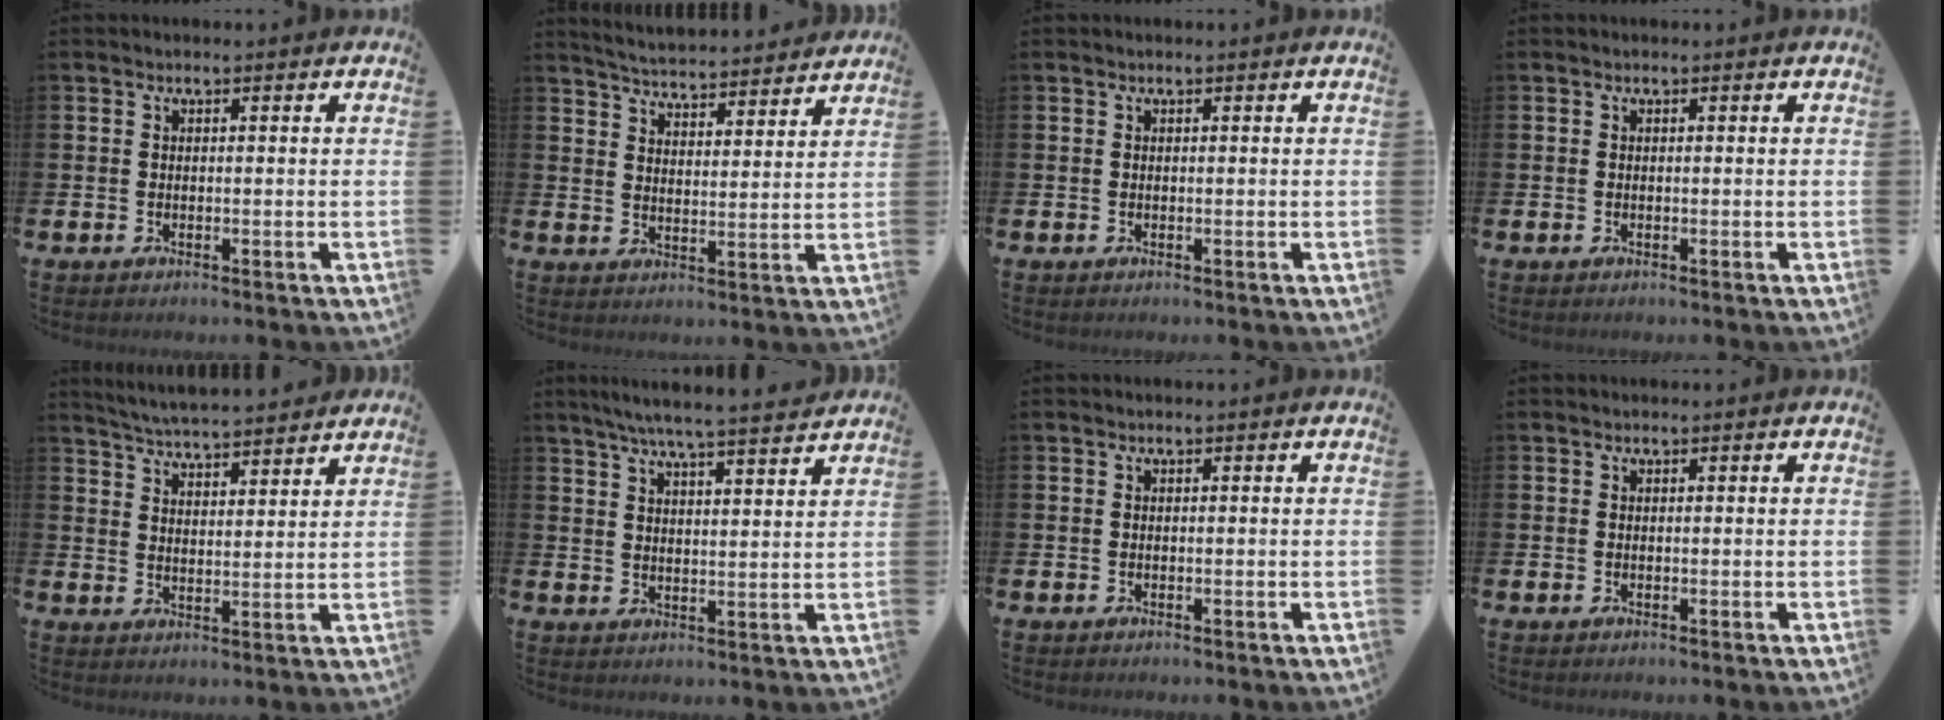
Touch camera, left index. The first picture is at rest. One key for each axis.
{"total": 5.2, "fx": 5.1, "fy": 0.3, "fz": 0.4, "tx": -0.025, "ty": -0.041, "tz": 0.090}
{"total": 0.0}
{"total": 0.0}
{"total": 5.1, "fx": 5.1, "fy": 0.0, "fz": 0.4, "tx": -0.034, "ty": -0.031, "tz": 0.092}
{"total": 6.3, "fx": 5.9, "fy": -0.3, "fz": 2.2, "tx": -0.055, "ty": -0.035, "tz": 0.103}
{"total": 0.0}
{"total": 0.0}